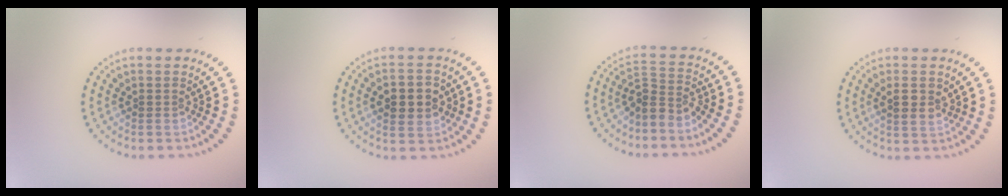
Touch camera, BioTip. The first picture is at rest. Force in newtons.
{"total": 3.8, "press": 3.8, "slide": 0.2}
{"total": 2.7, "press": 2.0, "slide": 1.9}
{"total": 2.1, "press": 2.0, "slide": 0.6}